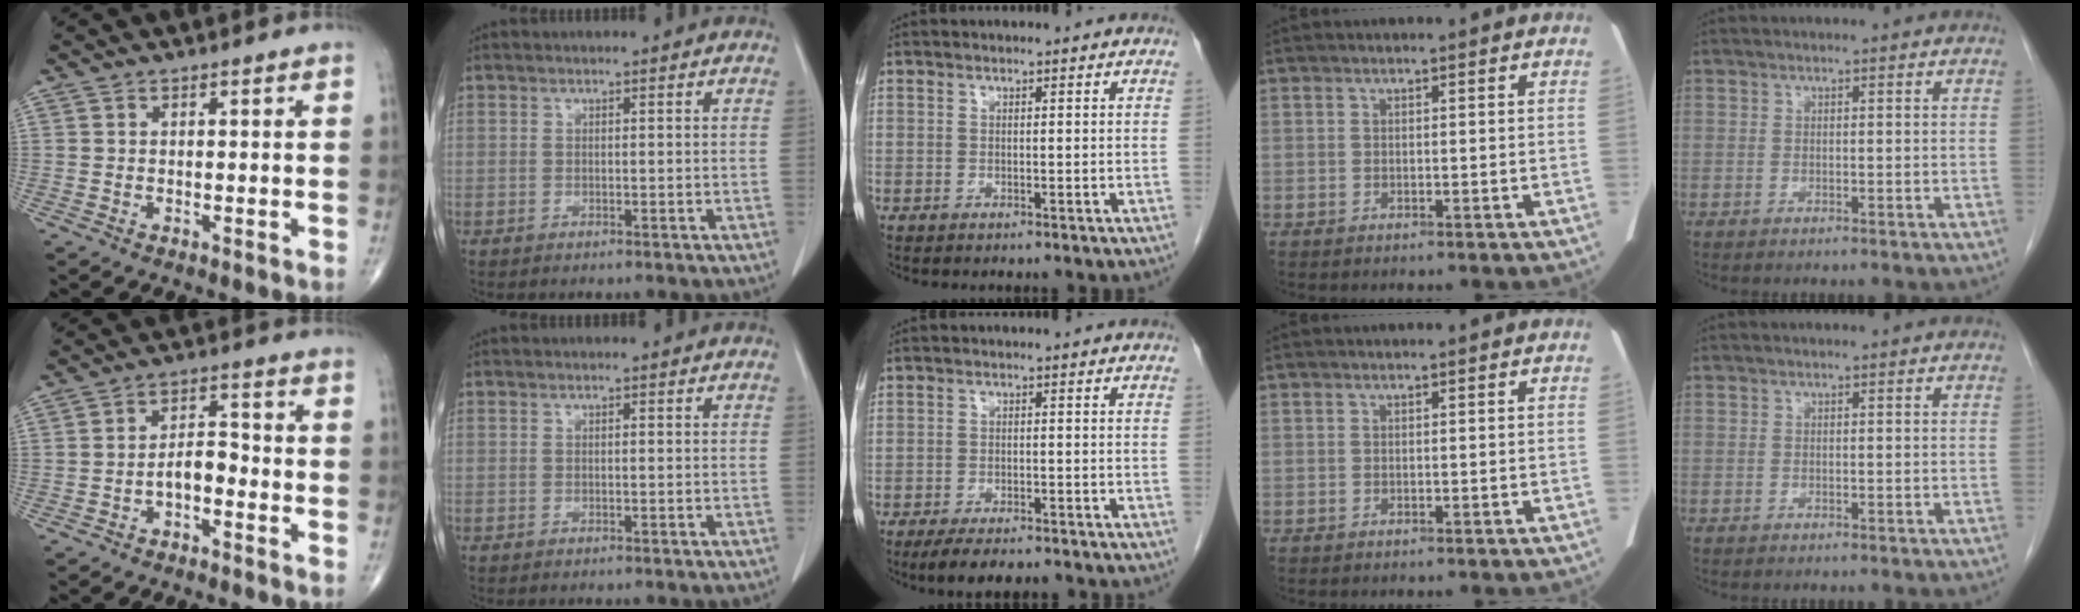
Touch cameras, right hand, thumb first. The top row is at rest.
{"thumb": {"total": 4.6, "force": [-2.0, 2.4, 3.4], "torque": [-0.047, 0.030, -0.038]}, "middle": {"total": 6.4, "force": [-5.4, 1.5, 3.2], "torque": [-0.046, -0.008, -0.081]}}